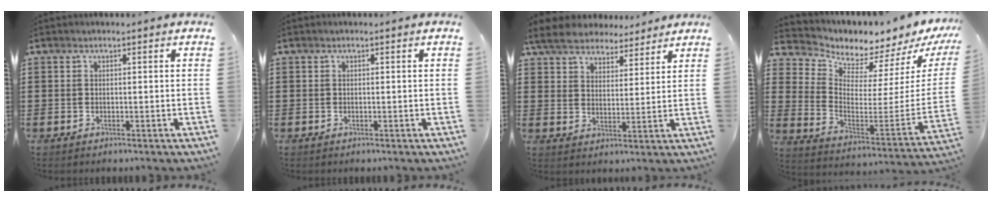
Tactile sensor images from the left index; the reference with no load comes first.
{"total": 0.0}
{"total": 5.9, "force": [5.4, 2.1, 1.3], "torque": [-0.051, -0.014, 0.097]}
{"total": 3.9, "force": [3.8, 0.5, -0.5], "torque": [-0.016, -0.064, 0.059]}